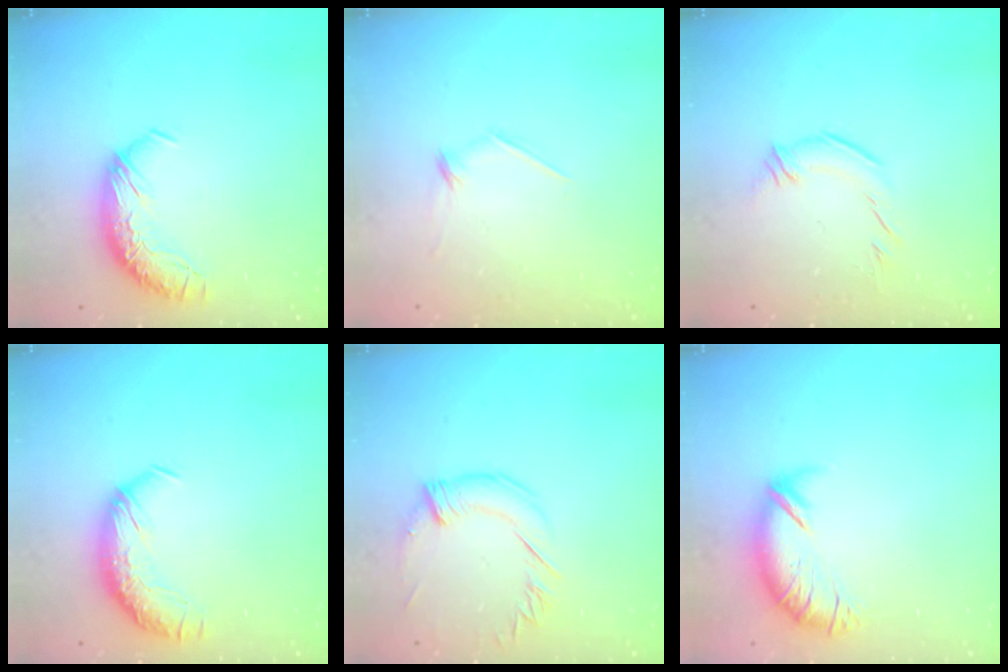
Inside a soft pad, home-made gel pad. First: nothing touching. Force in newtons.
{"total": 7.1, "press": 7.0, "slide": 0.8}
{"total": 2.4, "press": 2.2, "slide": 1.1}
{"total": 1.7, "press": 0.7, "slide": 1.6}
{"total": 1.6, "press": 1.0, "slide": 1.2}
{"total": 2.6, "press": 1.5, "slide": 2.1}